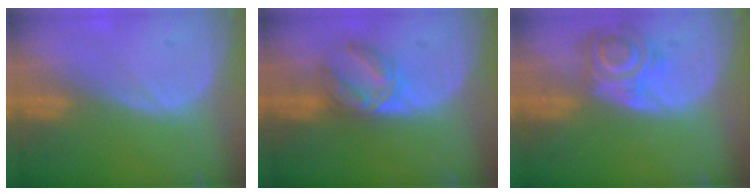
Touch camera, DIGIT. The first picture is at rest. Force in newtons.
{"total": 5.6, "press": 5.5, "slide": 1.1}
{"total": 5.8, "press": 5.8, "slide": 0.3}